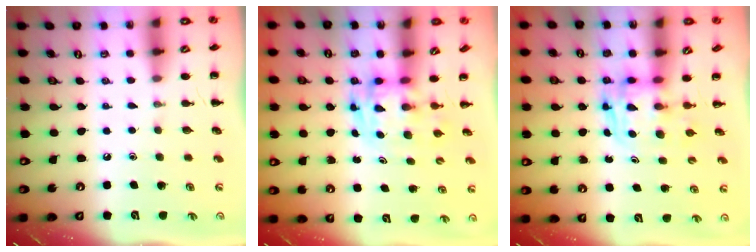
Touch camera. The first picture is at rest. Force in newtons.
{"total": 3.3, "press": 3.3, "slide": 0.6}
{"total": 2.7, "press": 2.7, "slide": 0.2}